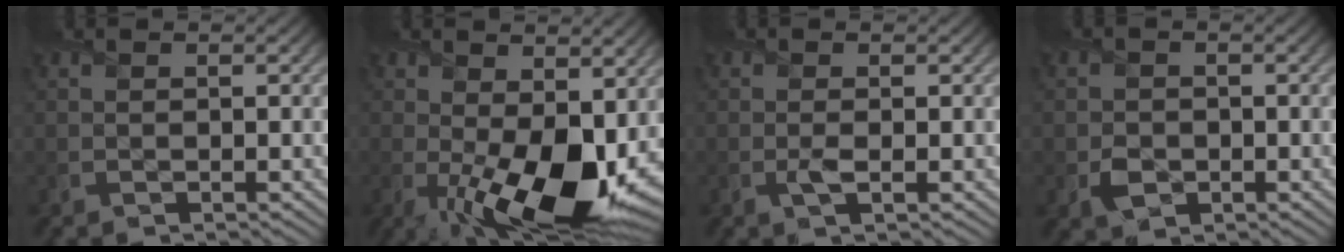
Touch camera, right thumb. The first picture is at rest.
{"total": 13.3, "force": [-2.5, 6.9, 11.1], "torque": [-0.191, -0.040, -0.022]}
{"total": 0.7, "force": [-0.1, 0.3, 0.6], "torque": [-0.013, -0.001, -0.004]}
{"total": 2.2, "force": [-0.7, 2.1, 0.5], "torque": [-0.004, -0.006, -0.016]}